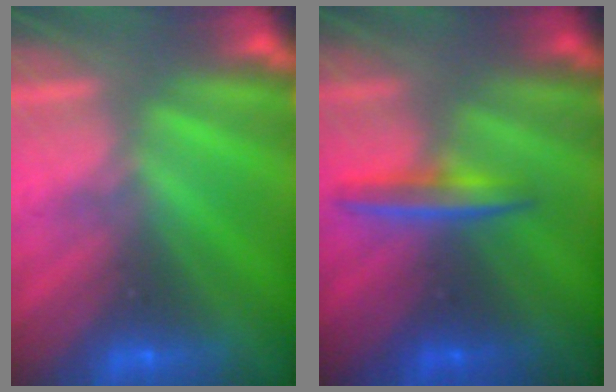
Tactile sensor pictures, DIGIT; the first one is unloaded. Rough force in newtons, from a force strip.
{"total": 1.5}